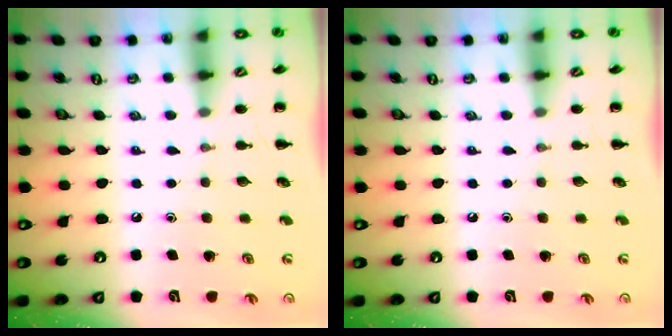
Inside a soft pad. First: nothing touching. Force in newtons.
{"total": 0.0}